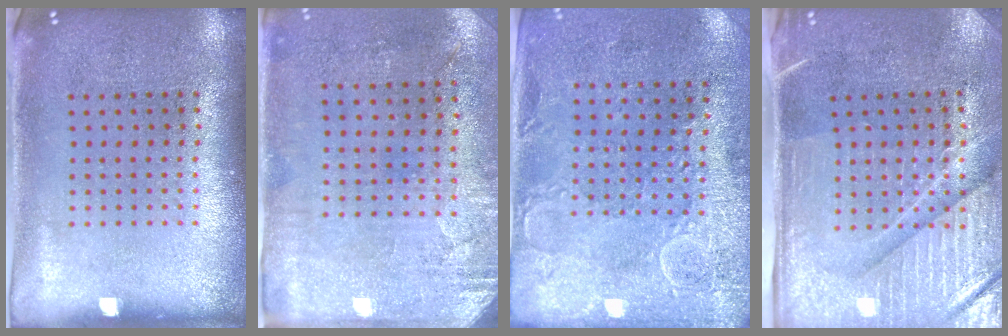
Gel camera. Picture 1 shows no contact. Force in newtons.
{"total": 2.8, "press": 2.4, "slide": 1.6}
{"total": 2.9, "press": 2.5, "slide": 1.5}
{"total": 4.4, "press": 3.9, "slide": 2.1}